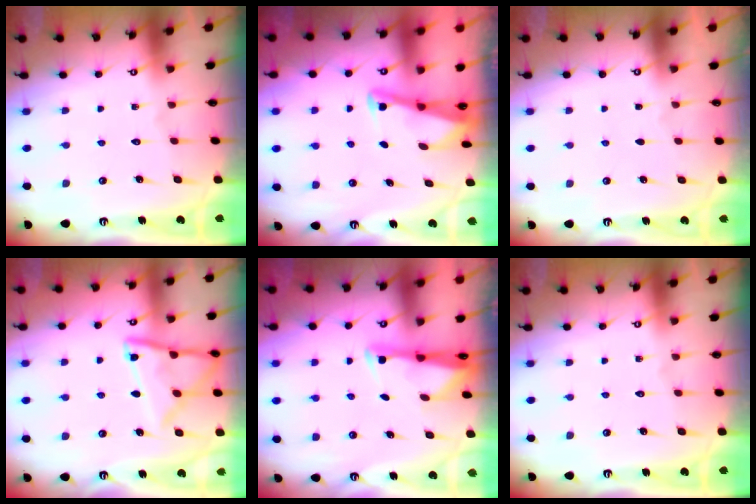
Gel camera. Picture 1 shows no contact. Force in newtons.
{"total": 2.8, "press": 2.8, "slide": 0.4}
{"total": 0.9, "press": 0.9, "slide": 0.1}
{"total": 13.3, "press": 13.2, "slide": 1.2}
{"total": 2.6, "press": 2.6, "slide": 0.4}
{"total": 0.0}